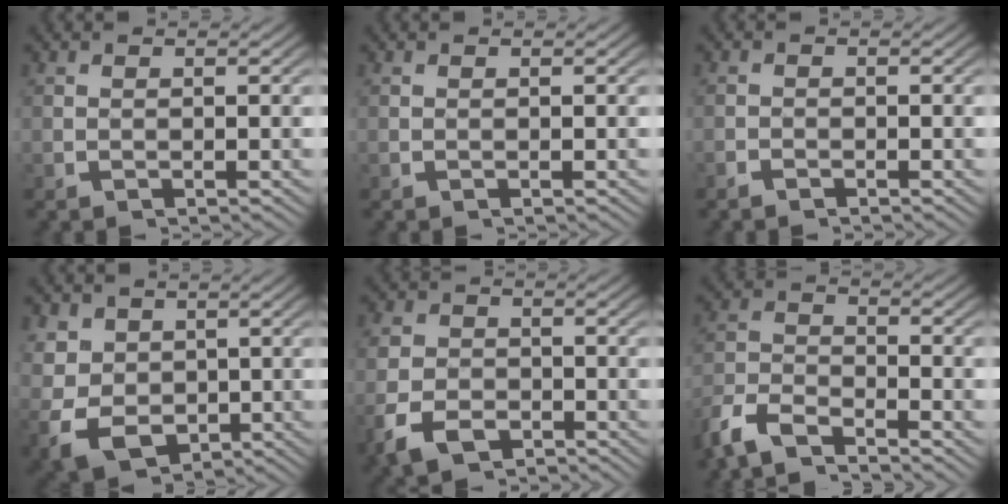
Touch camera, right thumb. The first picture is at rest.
{"total": 0.0}
{"total": 0.8, "force": [-0.8, 0.2, 0.0], "torque": [0.000, -0.004, -0.019]}
{"total": 8.2, "force": [-1.7, 6.4, 4.9], "torque": [-0.125, -0.063, 0.010]}
{"total": 4.3, "force": [-2.4, 2.9, 2.0], "torque": [-0.044, -0.019, -0.036]}
{"total": 5.5, "force": [-4.2, 2.4, 2.4], "torque": [-0.052, -0.012, -0.079]}